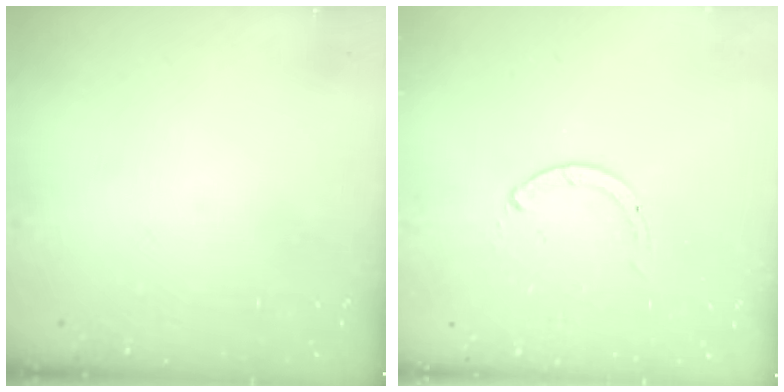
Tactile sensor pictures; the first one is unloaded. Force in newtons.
{"total": 0.0}